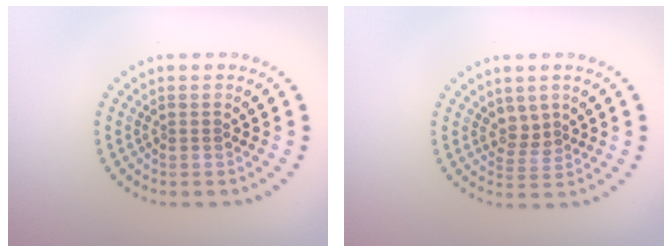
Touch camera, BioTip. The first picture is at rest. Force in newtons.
{"total": 1.9, "press": 1.3, "slide": 1.4}